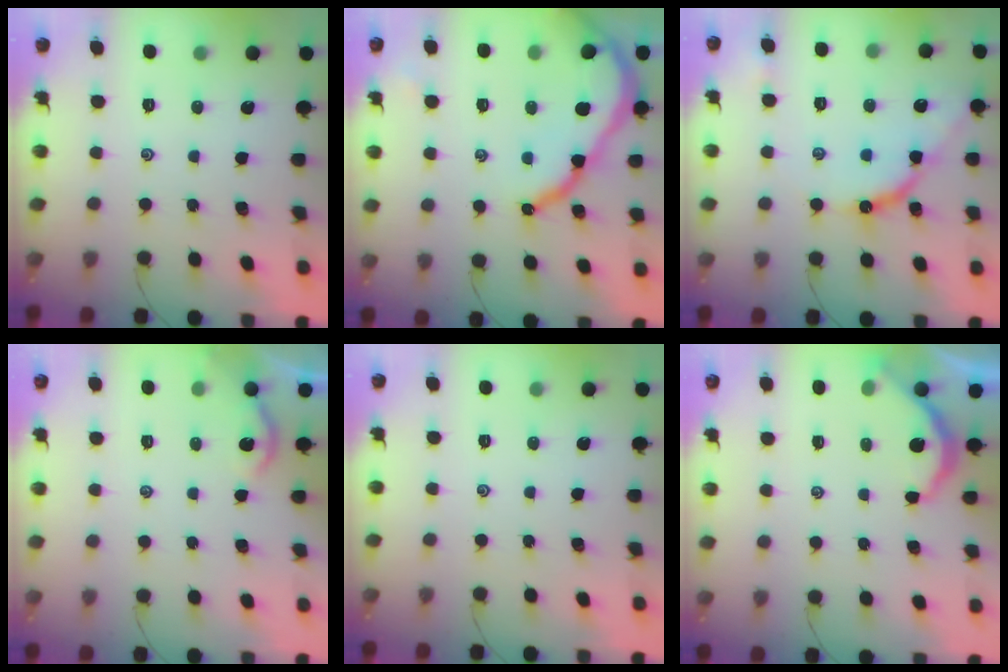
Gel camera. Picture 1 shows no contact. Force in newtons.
{"total": 12.8, "press": 12.8, "slide": 1.3}
{"total": 11.0, "press": 10.9, "slide": 0.9}
{"total": 2.3, "press": 2.3, "slide": 0.2}
{"total": 0.0}
{"total": 5.4, "press": 5.4, "slide": 0.2}